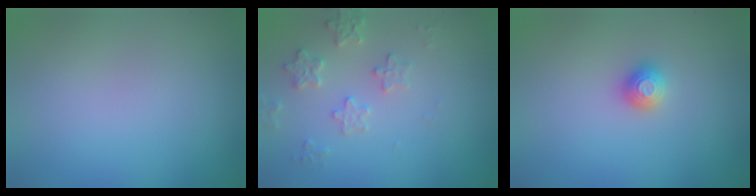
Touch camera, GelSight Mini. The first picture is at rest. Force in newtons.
{"total": 2.5, "press": 2.4, "slide": 0.6}
{"total": 1.2, "press": 1.1, "slide": 0.3}